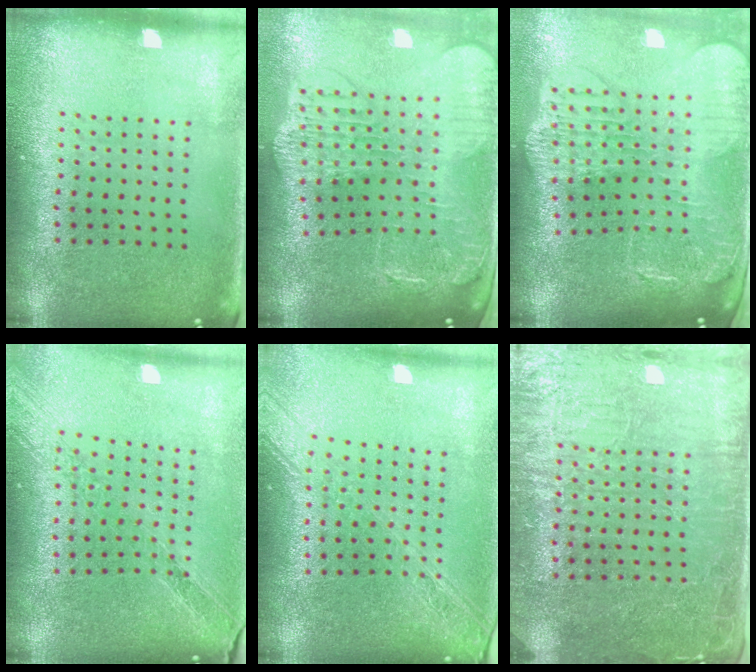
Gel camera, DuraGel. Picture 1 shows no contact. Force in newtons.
{"total": 2.6, "press": 2.3, "slide": 1.4}
{"total": 2.9, "press": 2.4, "slide": 1.5}
{"total": 1.0, "press": 1.0, "slide": 0.2}
{"total": 2.2, "press": 1.9, "slide": 1.2}
{"total": 4.2, "press": 3.9, "slide": 1.6}